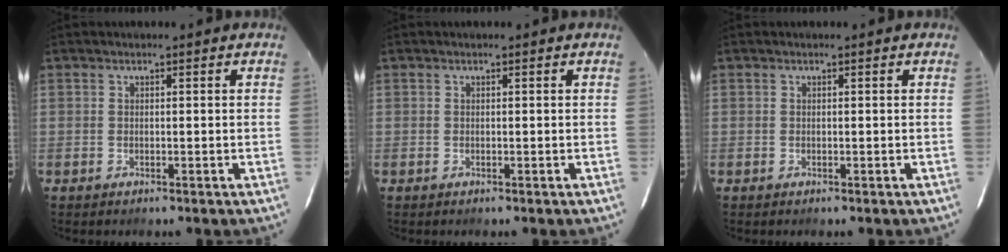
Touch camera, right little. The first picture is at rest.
{"total": 0.0}
{"total": 0.0}